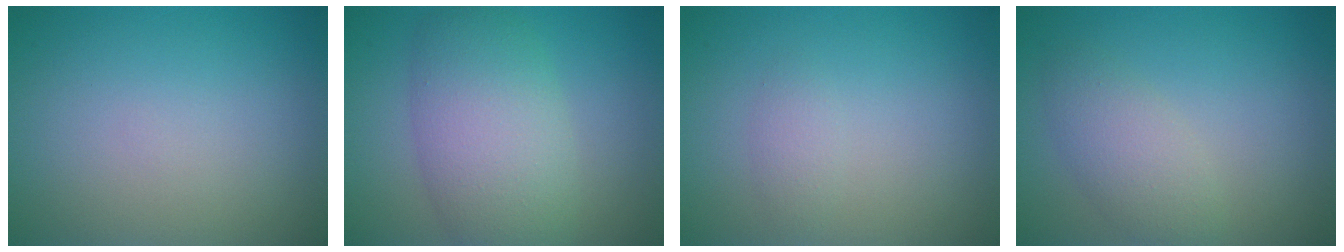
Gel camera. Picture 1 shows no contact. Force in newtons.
{"total": 7.2, "press": 7.2, "slide": 0.2}
{"total": 1.1, "press": 1.1, "slide": 0.0}
{"total": 3.0, "press": 3.0, "slide": 0.1}